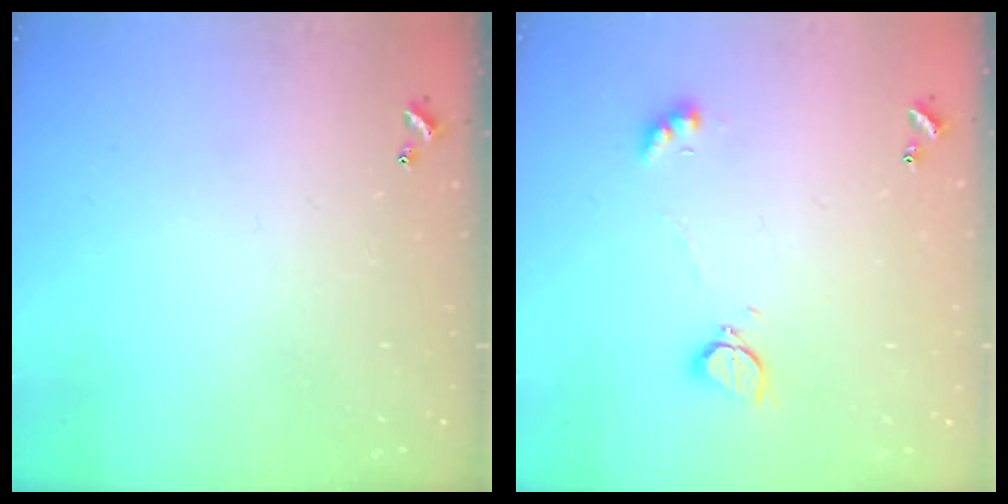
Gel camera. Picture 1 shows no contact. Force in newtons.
{"total": 2.3, "press": 2.3, "slide": 0.5}